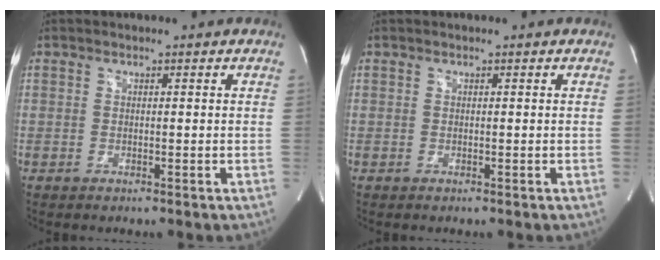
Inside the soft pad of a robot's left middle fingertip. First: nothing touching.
{"total": 0.0}